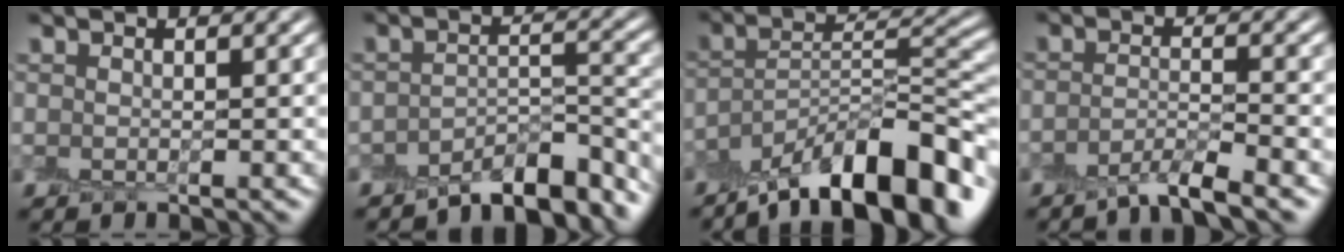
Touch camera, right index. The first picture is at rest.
{"total": 5.4, "force": [-4.8, 1.5, 2.0], "torque": [-0.022, 0.007, -0.075]}
{"total": 11.8, "force": [-8.7, 3.2, 7.2], "torque": [-0.104, 0.028, -0.151]}
{"total": 2.8, "force": [-2.4, 0.2, 1.5], "torque": [-0.026, 0.001, -0.056]}